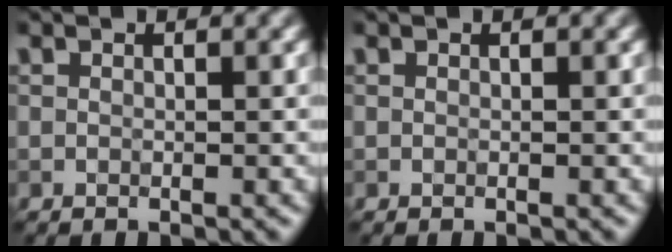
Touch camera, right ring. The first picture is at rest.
{"total": 0.0}